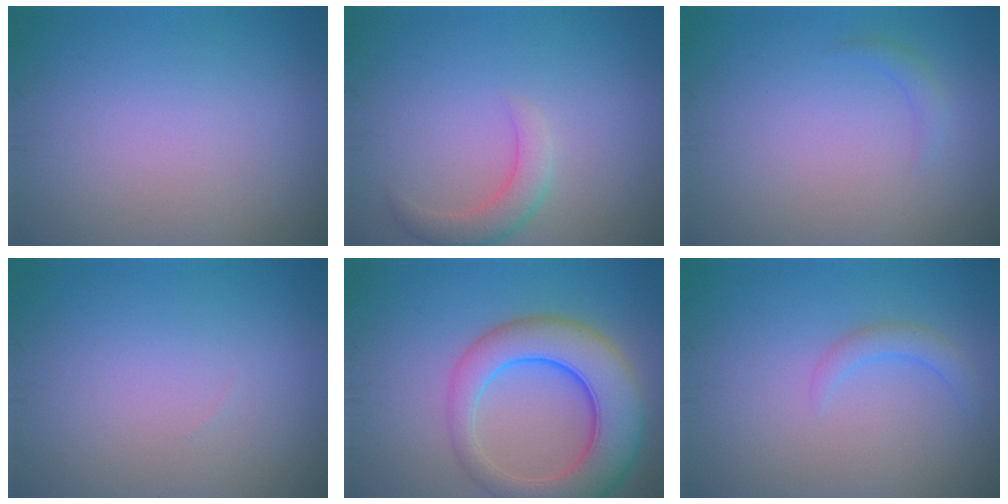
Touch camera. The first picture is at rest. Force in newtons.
{"total": 2.5, "press": 2.5, "slide": 0.2}
{"total": 1.0, "press": 1.0, "slide": 0.1}
{"total": 0.0}
{"total": 8.6, "press": 8.6, "slide": 0.6}
{"total": 1.6, "press": 1.6, "slide": 0.2}